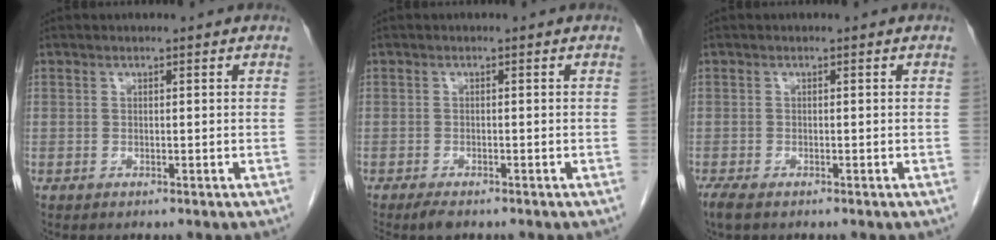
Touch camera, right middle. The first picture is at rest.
{"total": 2.4, "force": [-1.9, 0.7, 1.3], "torque": [-0.025, -0.006, -0.029]}
{"total": 2.8, "force": [-2.0, 0.9, 1.7], "torque": [-0.038, -0.009, -0.032]}